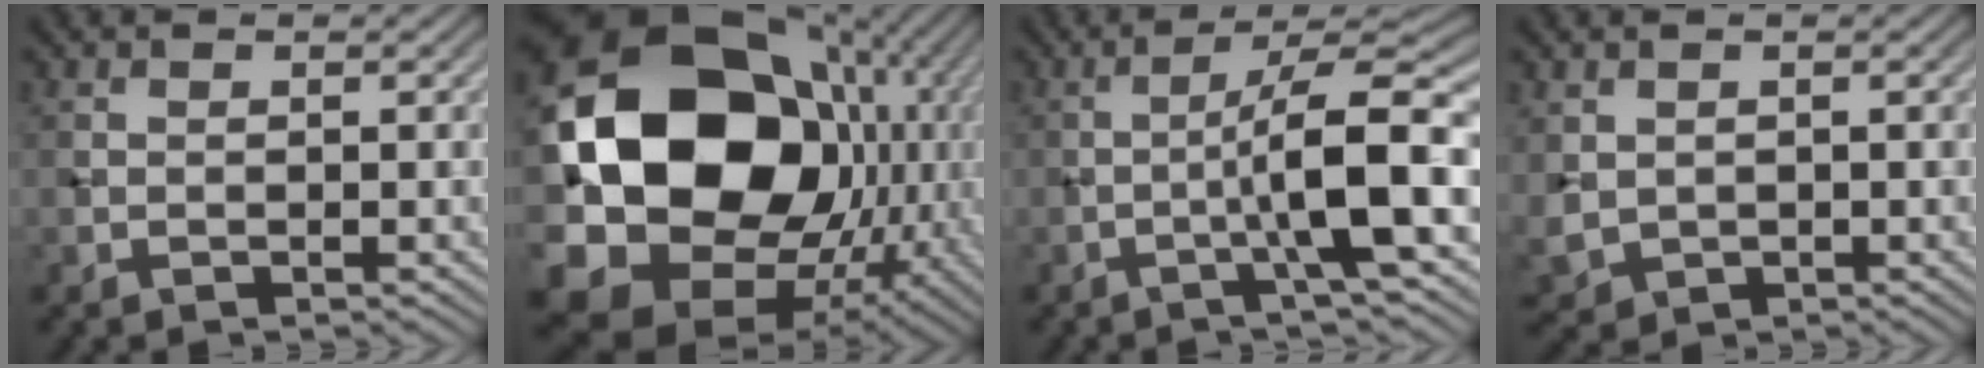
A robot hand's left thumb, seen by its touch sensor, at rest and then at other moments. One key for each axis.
{"total": 21.8, "fx": 0.5, "fy": 17.9, "fz": 12.4, "tx": -0.290, "ty": -0.045, "tz": 0.042}
{"total": 9.1, "fx": -2.2, "fy": 1.2, "fz": 8.7, "tx": -0.128, "ty": 0.026, "tz": -0.050}
{"total": 2.4, "fx": 0.6, "fy": 2.1, "fz": 1.0, "tx": -0.040, "ty": -0.009, "tz": 0.018}